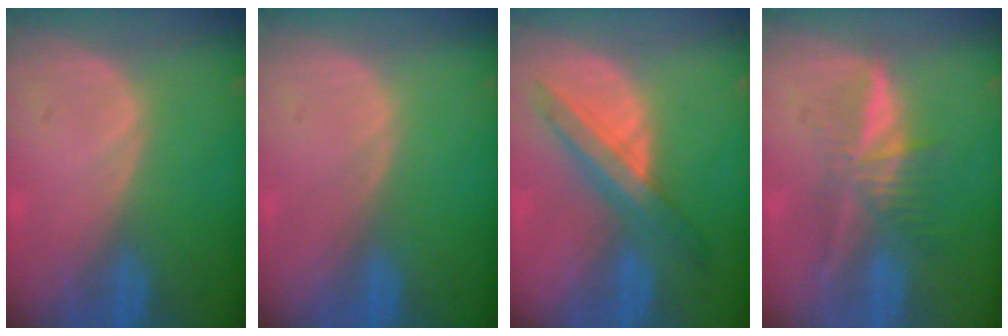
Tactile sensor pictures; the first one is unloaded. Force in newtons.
{"total": 0.0}
{"total": 6.6, "press": 6.5, "slide": 1.2}
{"total": 5.9, "press": 5.5, "slide": 2.2}